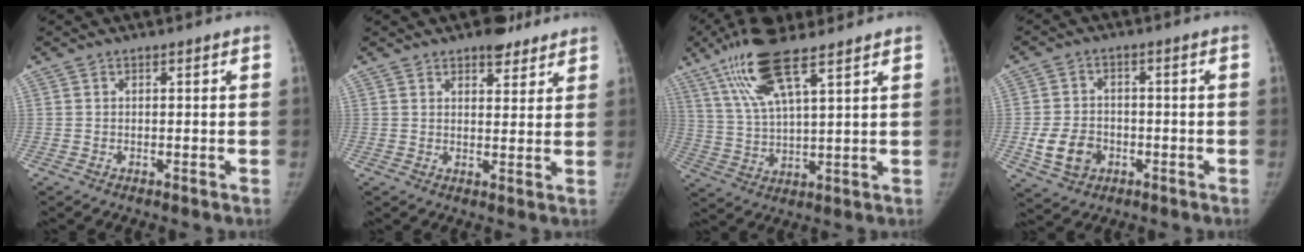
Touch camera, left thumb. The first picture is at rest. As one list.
[{"total": 5.2, "force": [3.9, 2.7, 2.3], "torque": [-0.007, -0.022, 0.056]}, {"total": 13.1, "force": [8.1, 3.2, 9.7], "torque": [-0.197, -0.018, 0.162]}, {"total": 7.6, "force": [-2.3, 6.0, 4.2], "torque": [-0.065, 0.011, -0.034]}]